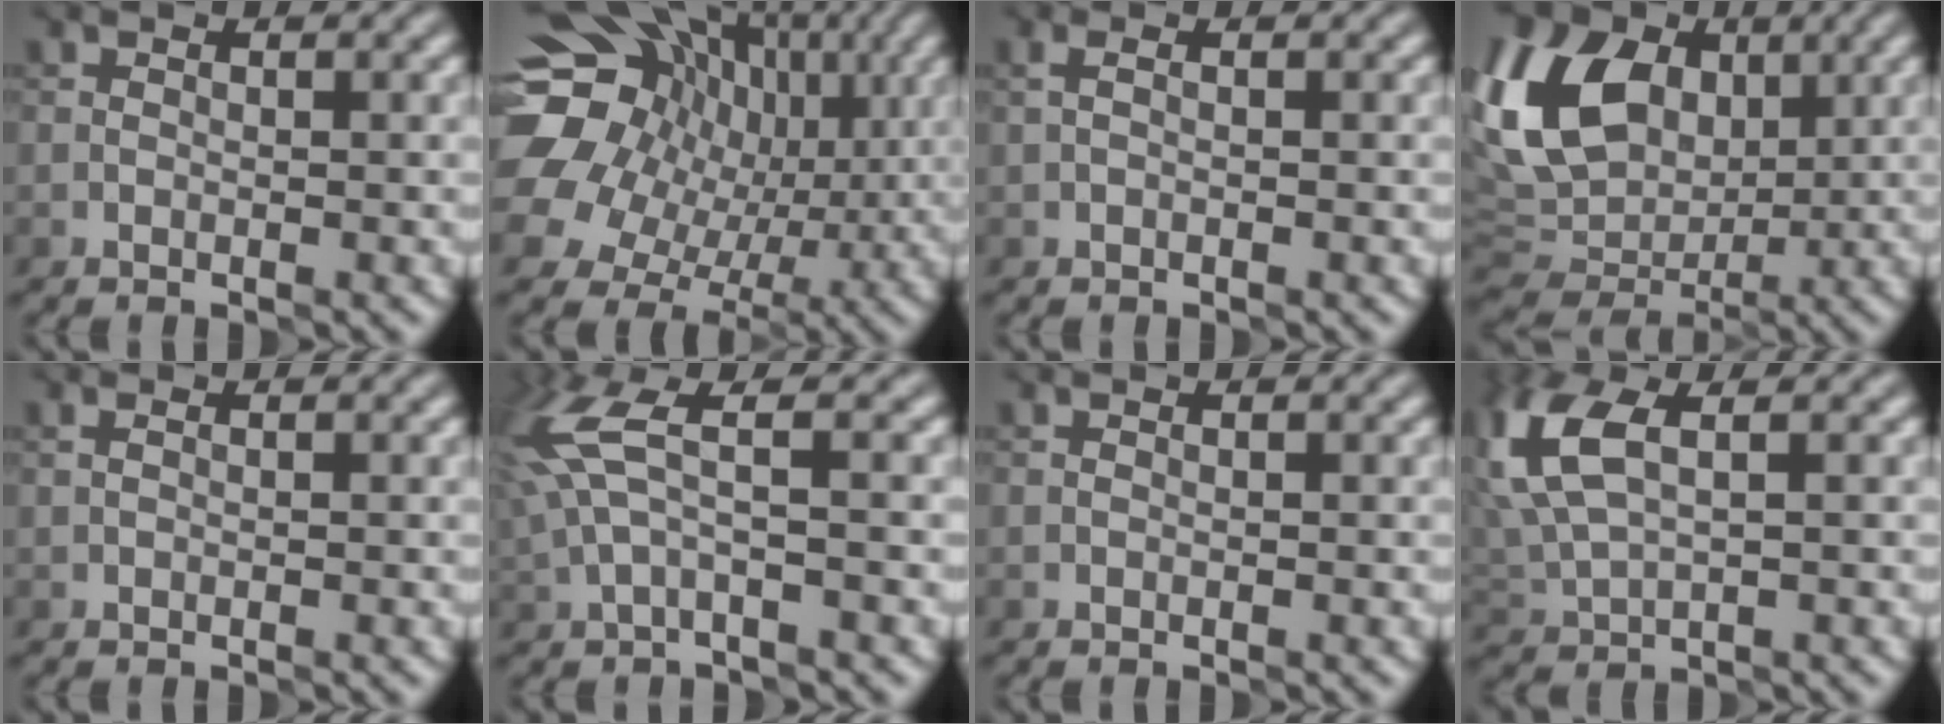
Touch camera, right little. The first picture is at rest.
{"total": 17.5, "force": [2.8, 15.5, 7.7], "torque": [-0.170, 0.040, 0.026]}
{"total": 0.6, "force": [0.0, 0.2, 0.5], "torque": [-0.012, 0.001, -0.001]}
{"total": 12.6, "force": [3.3, 9.2, 8.0], "torque": [-0.166, 0.010, 0.056]}
{"total": 0.0}
{"total": 4.9, "force": [1.4, 1.6, 4.4], "torque": [-0.114, 0.010, 0.025]}
{"total": 0.0}
{"total": 7.5, "force": [2.8, 3.7, 5.9], "torque": [-0.163, 0.012, 0.056]}